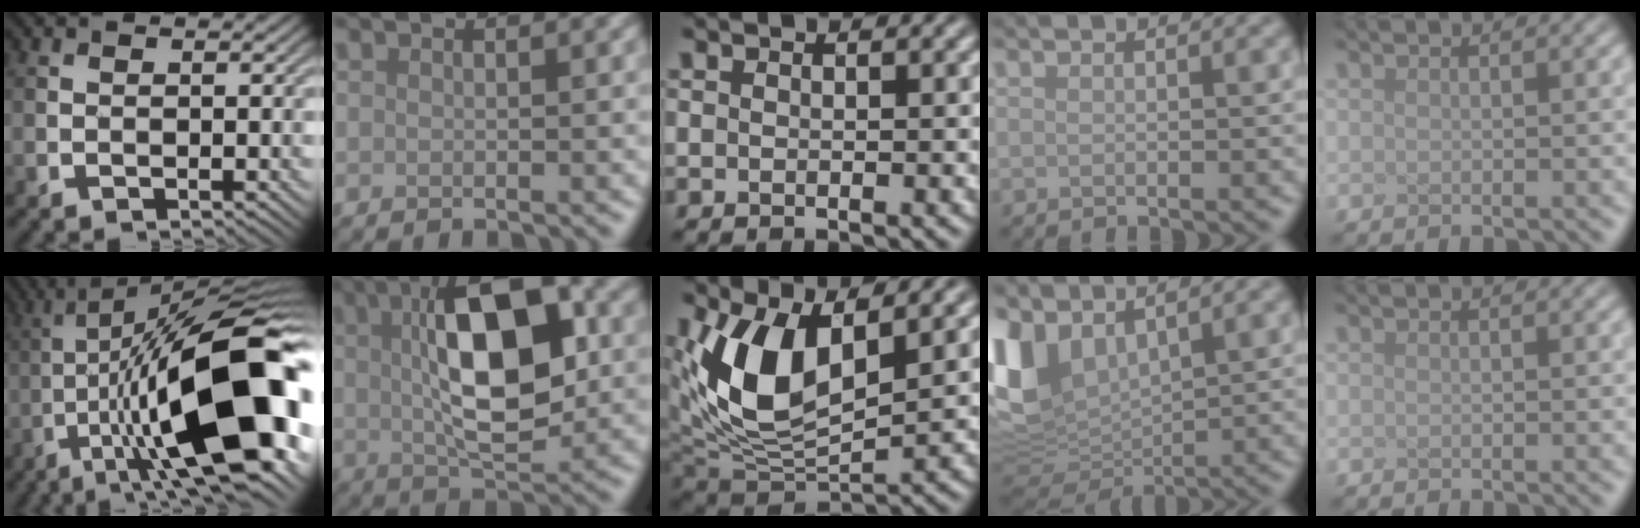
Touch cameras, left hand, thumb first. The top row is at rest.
{"thumb": {"total": 21.7, "force": [-5.5, 7.5, 19.6], "torque": [-0.324, 0.010, -0.090]}, "index": {"total": 11.1, "force": [1.3, 4.7, 9.9], "torque": [-0.158, 0.013, 0.017]}, "middle": {"total": 8.7, "force": [2.3, 4.8, 6.9], "torque": [-0.150, -0.018, 0.044]}, "ring": {"total": 8.3, "force": [3.6, 4.6, 5.9], "torque": [-0.150, -0.001, 0.071]}}